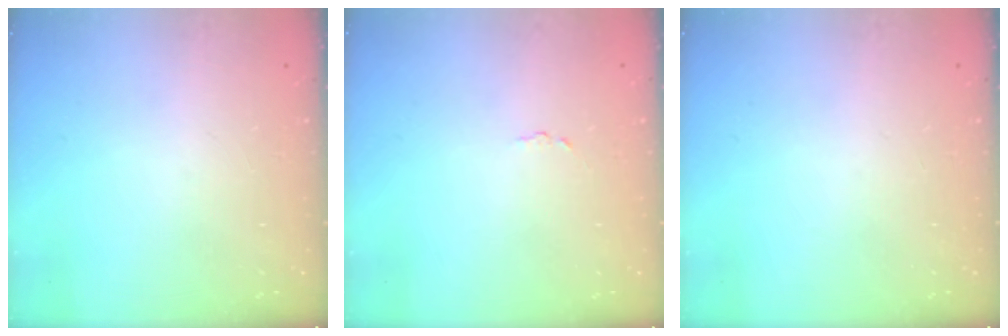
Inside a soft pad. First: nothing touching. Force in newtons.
{"total": 1.7, "press": 1.7, "slide": 0.1}
{"total": 0.0}